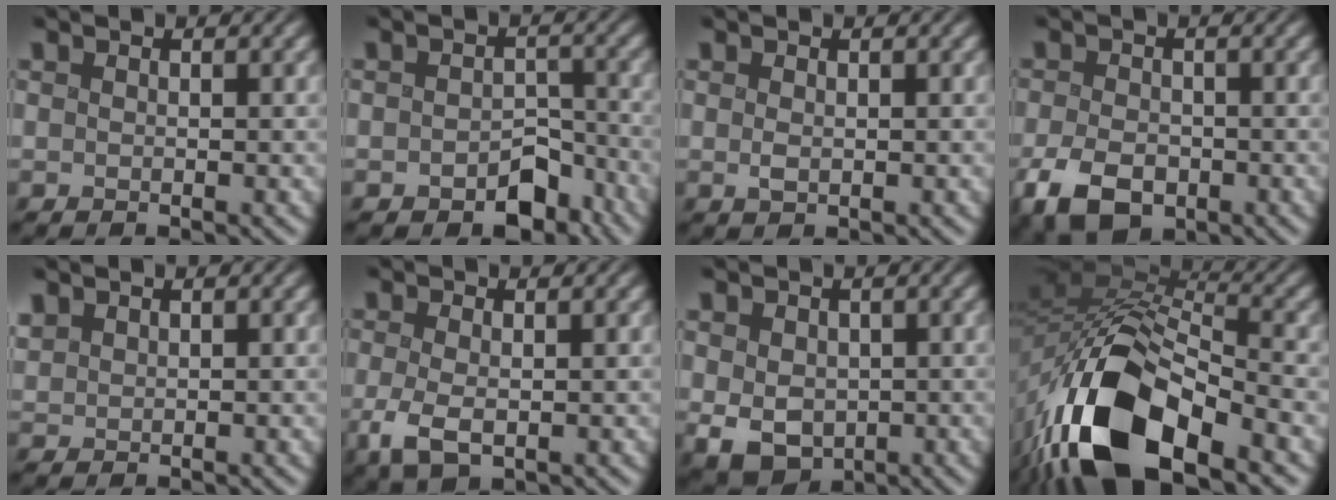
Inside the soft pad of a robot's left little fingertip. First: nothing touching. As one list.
[{"total": 3.9, "force": [-2.5, 2.3, 1.9], "torque": [-0.020, -0.006, -0.040]}, {"total": 0.6, "force": [0.1, 0.4, 0.5], "torque": [-0.009, -0.002, 0.005]}, {"total": 5.7, "force": [-2.7, 3.7, 3.4], "torque": [-0.068, -0.012, -0.055]}, {"total": 1.2, "force": [1.1, 0.5, 0.3], "torque": [-0.007, 0.008, 0.026]}, {"total": 3.2, "force": [-0.7, 1.7, 2.5], "torque": [-0.056, -0.003, -0.014]}, {"total": 4.2, "force": [-0.4, 3.3, 2.5], "torque": [-0.058, -0.015, -0.005]}, {"total": 14.9, "force": [-8.1, 6.7, 10.6], "torque": [-0.206, -0.006, -0.154]}]